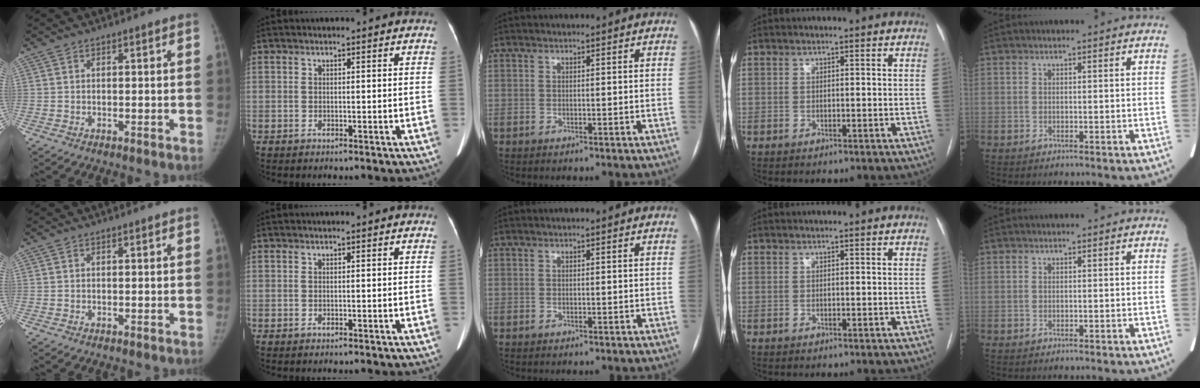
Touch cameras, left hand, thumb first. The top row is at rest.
{}